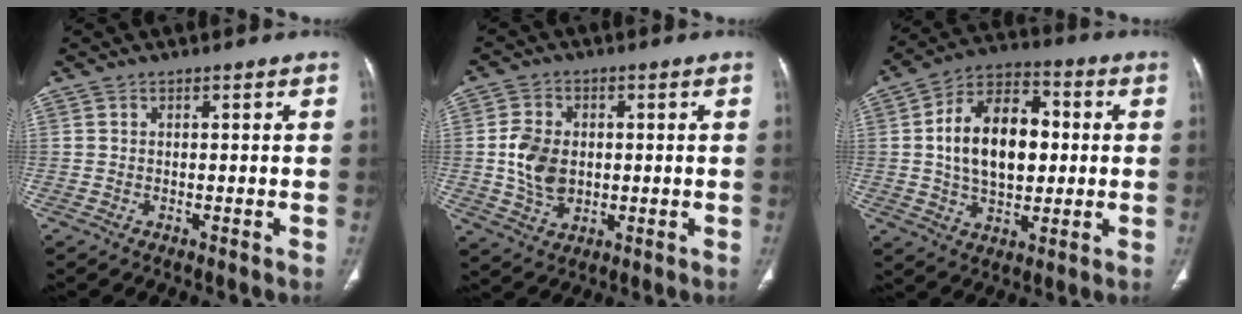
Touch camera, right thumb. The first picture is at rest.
{"total": 8.5, "force": [0.1, 6.4, 5.6], "torque": [-0.089, -0.002, 0.006]}
{"total": 16.9, "force": [1.4, 10.6, 13.0], "torque": [-0.190, 0.019, 0.018]}